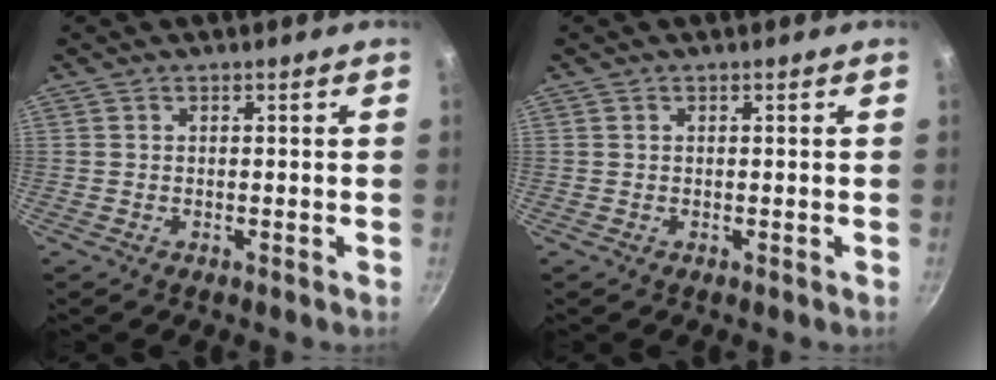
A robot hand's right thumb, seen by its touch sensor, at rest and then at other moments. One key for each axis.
{"total": 0.0}